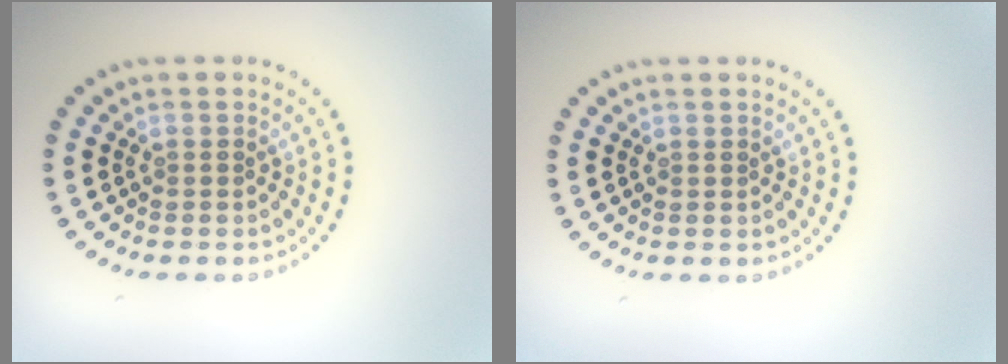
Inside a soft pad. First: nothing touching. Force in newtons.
{"total": 0.0}